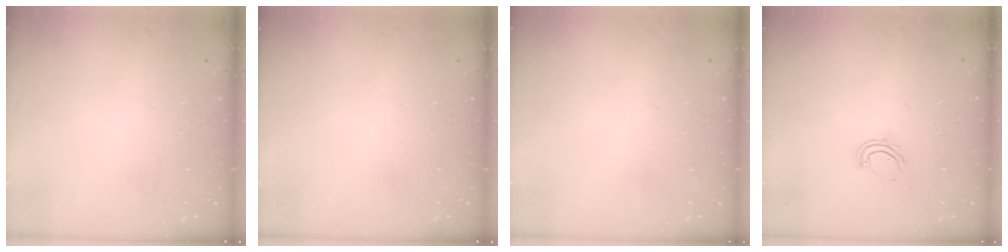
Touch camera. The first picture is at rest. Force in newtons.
{"total": 0.0}
{"total": 0.0}
{"total": 5.9, "press": 5.8, "slide": 1.3}